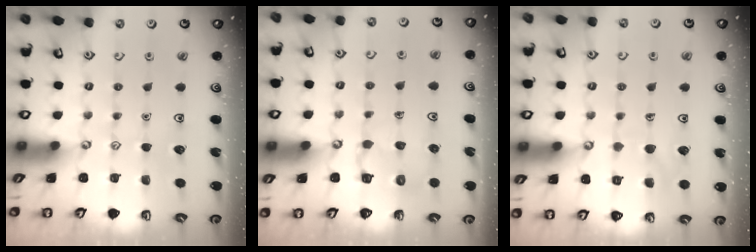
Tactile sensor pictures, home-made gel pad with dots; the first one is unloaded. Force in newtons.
{"total": 7.7, "press": 7.7, "slide": 0.2}
{"total": 7.3, "press": 7.3, "slide": 0.7}